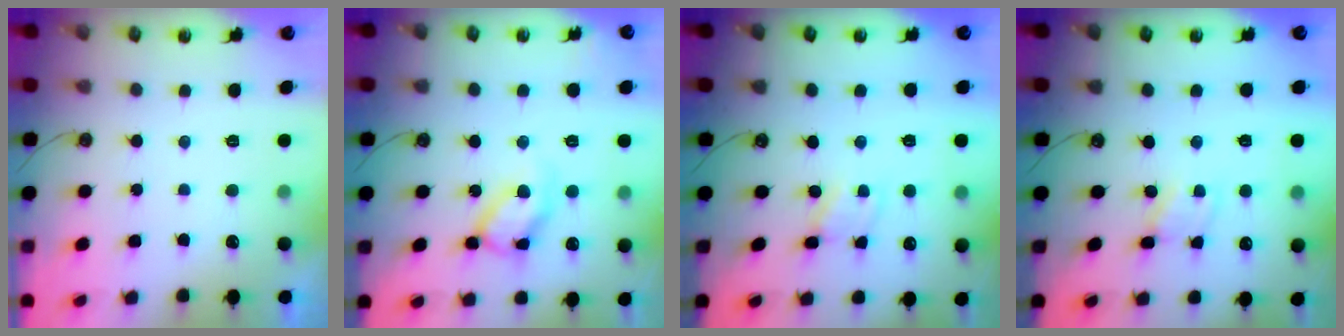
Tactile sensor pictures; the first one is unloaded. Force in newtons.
{"total": 12.2, "press": 12.2, "slide": 0.8}
{"total": 1.5, "press": 1.5, "slide": 0.0}
{"total": 1.5, "press": 1.5, "slide": 0.0}